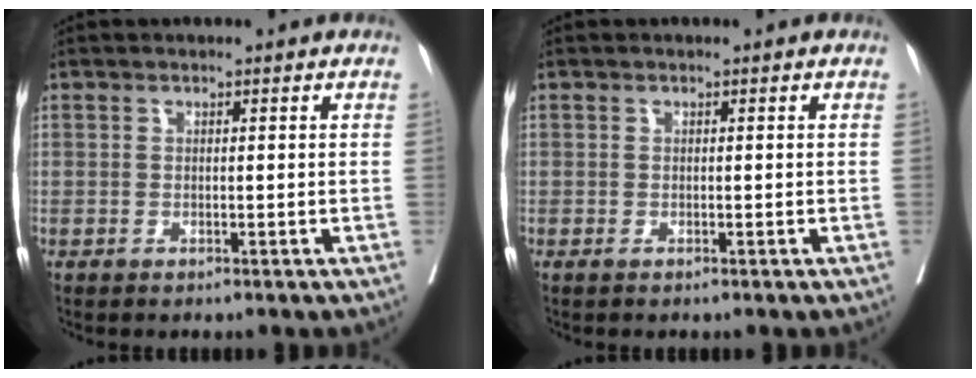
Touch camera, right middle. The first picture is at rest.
{"total": 0.0}